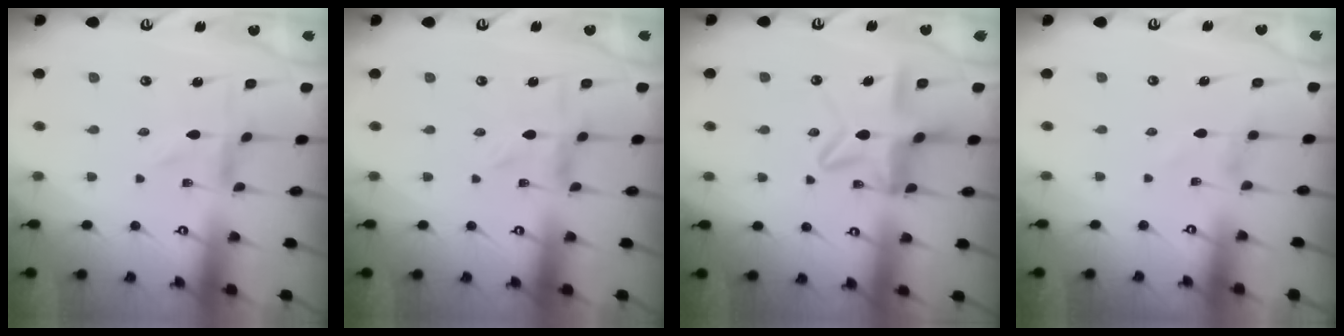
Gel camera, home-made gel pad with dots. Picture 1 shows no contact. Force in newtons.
{"total": 1.2, "press": 1.2, "slide": 0.3}
{"total": 11.1, "press": 11.0, "slide": 1.1}
{"total": 0.6, "press": 0.6, "slide": 0.2}